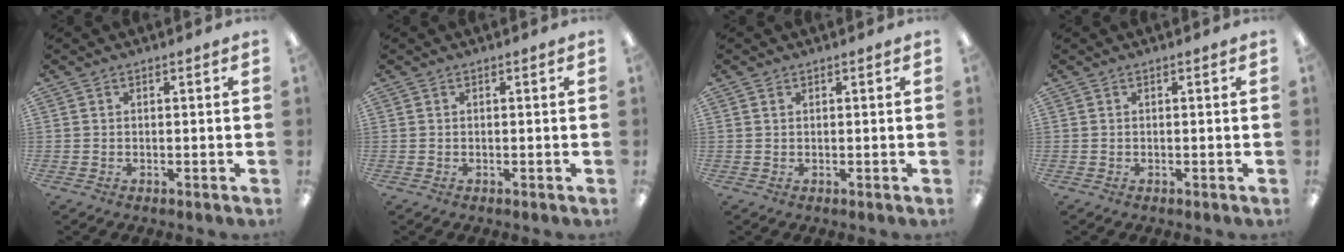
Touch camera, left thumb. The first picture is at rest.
{"total": 0.0}
{"total": 0.8, "force": [0.4, 0.5, 0.5], "torque": [-0.010, 0.003, 0.007]}
{"total": 0.0}